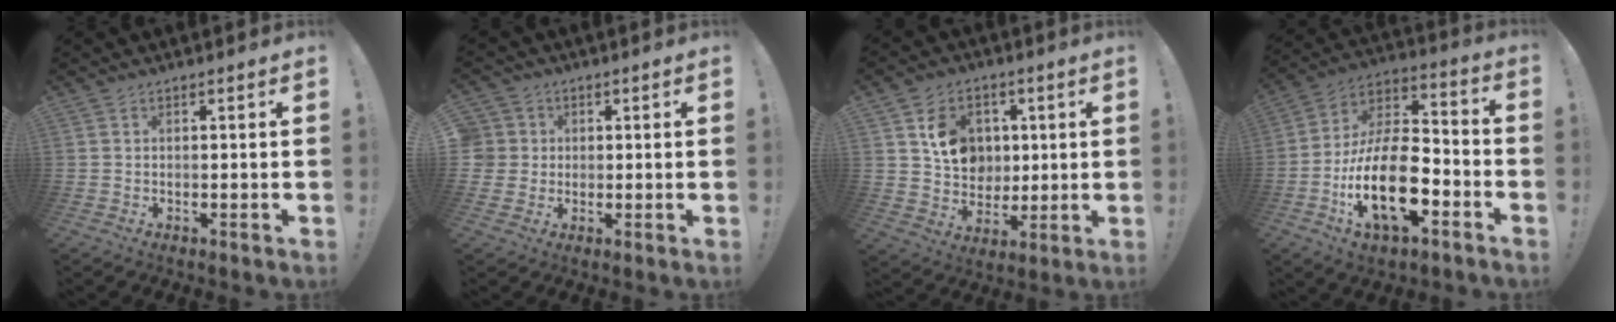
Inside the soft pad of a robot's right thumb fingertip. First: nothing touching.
{"total": 4.5, "force": [0.7, 4.4, 0.9], "torque": [-0.026, 0.003, 0.015]}
{"total": 11.2, "force": [3.2, 9.8, 4.6], "torque": [-0.066, -0.009, 0.070]}
{"total": 22.0, "force": [-8.1, 10.7, 17.5], "torque": [-0.340, 0.035, -0.133]}